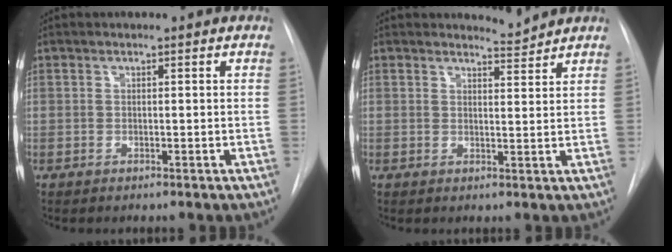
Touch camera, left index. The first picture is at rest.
{"total": 2.2, "force": [2.0, -0.4, -0.5], "torque": [0.002, -0.016, 0.032]}